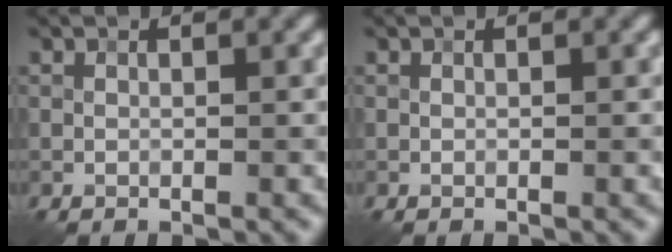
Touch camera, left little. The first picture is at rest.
{"total": 0.0}